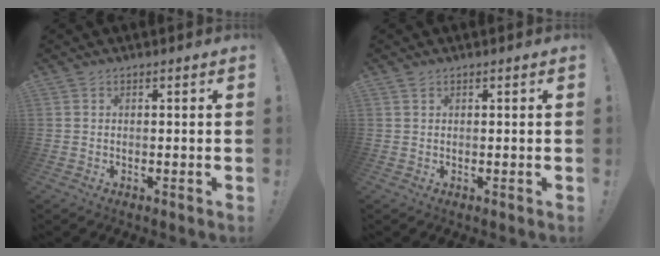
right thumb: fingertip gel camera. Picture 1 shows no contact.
{"total": 0.7, "force": [0.6, 0.4, 0.2], "torque": [-0.010, 0.002, 0.012]}